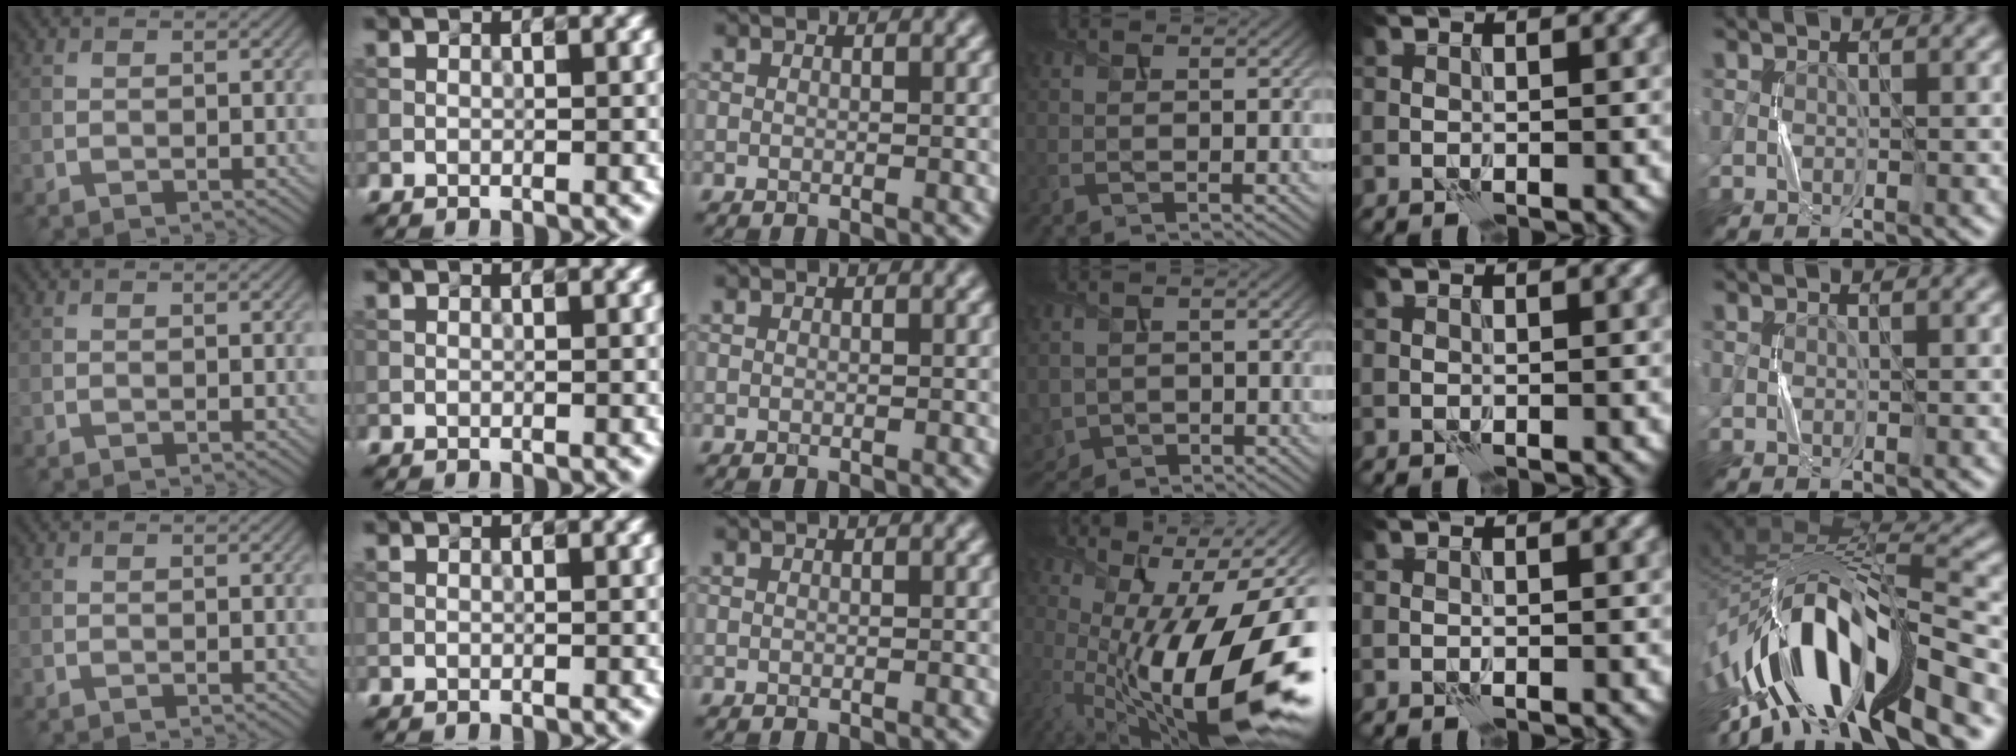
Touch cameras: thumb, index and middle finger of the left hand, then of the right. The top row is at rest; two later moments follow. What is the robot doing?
{"motion": "press", "object": "grip strengthener"}